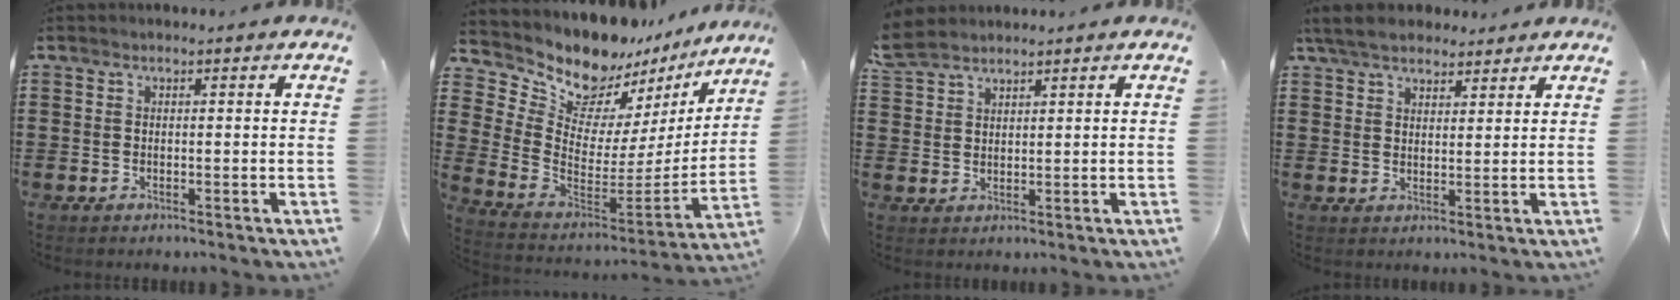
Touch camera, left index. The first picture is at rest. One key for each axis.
{"total": 10.9, "fx": 9.4, "fy": 4.6, "fz": 2.8, "tx": -0.096, "ty": -0.076, "tz": 0.169}
{"total": 3.7, "fx": 3.2, "fy": 1.4, "fz": 1.2, "tx": -0.035, "ty": 0.002, "tz": 0.062}
{"total": 5.2, "fx": 4.5, "fy": 1.8, "fz": 1.9, "tx": -0.051, "ty": -0.003, "tz": 0.086}